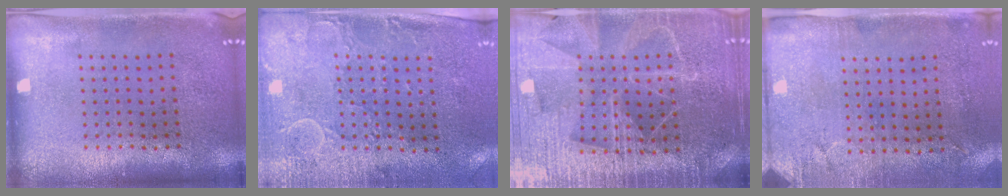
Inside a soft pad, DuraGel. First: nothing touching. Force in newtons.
{"total": 2.9, "press": 2.4, "slide": 1.7}
{"total": 4.9, "press": 4.5, "slide": 2.0}
{"total": 2.9, "press": 2.3, "slide": 1.7}